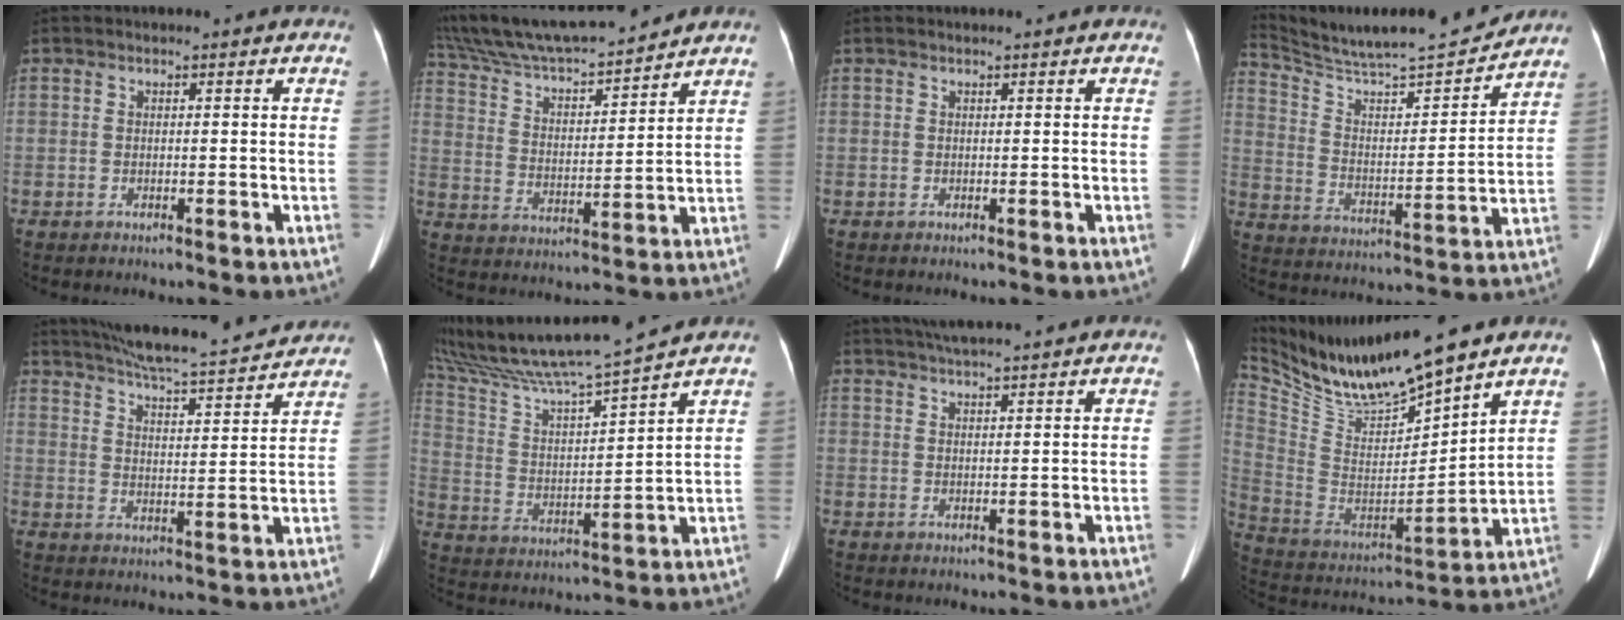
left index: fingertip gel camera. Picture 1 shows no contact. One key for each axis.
{"total": 19.2, "fx": 17.4, "fy": 2.3, "fz": 7.7, "tx": -0.145, "ty": 0.022, "tz": 0.298}
{"total": 0.0}
{"total": 19.2, "fx": 17.9, "fy": 0.7, "fz": 6.7, "tx": -0.126, "ty": -0.011, "tz": 0.285}
{"total": 19.2, "fx": 17.5, "fy": 2.2, "fz": 7.6, "tx": -0.130, "ty": 0.007, "tz": 0.247}
{"total": 16.7, "fx": 15.1, "fy": -1.2, "fz": 7.0, "tx": -0.141, "ty": -0.008, "tz": 0.265}
{"total": 8.3, "fx": 7.3, "fy": -0.2, "fz": 3.8, "tx": -0.065, "ty": 0.032, "tz": 0.109}
{"total": 18.6, "fx": 16.4, "fy": 1.8, "fz": 8.7, "tx": -0.185, "ty": -0.016, "tz": 0.312}